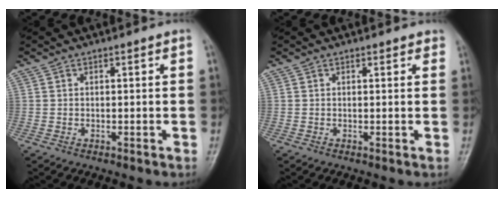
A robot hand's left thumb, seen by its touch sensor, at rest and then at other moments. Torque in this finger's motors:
{"motor_torque": [-0.13, -0.03, 0.08, 0.05, 0.04]}